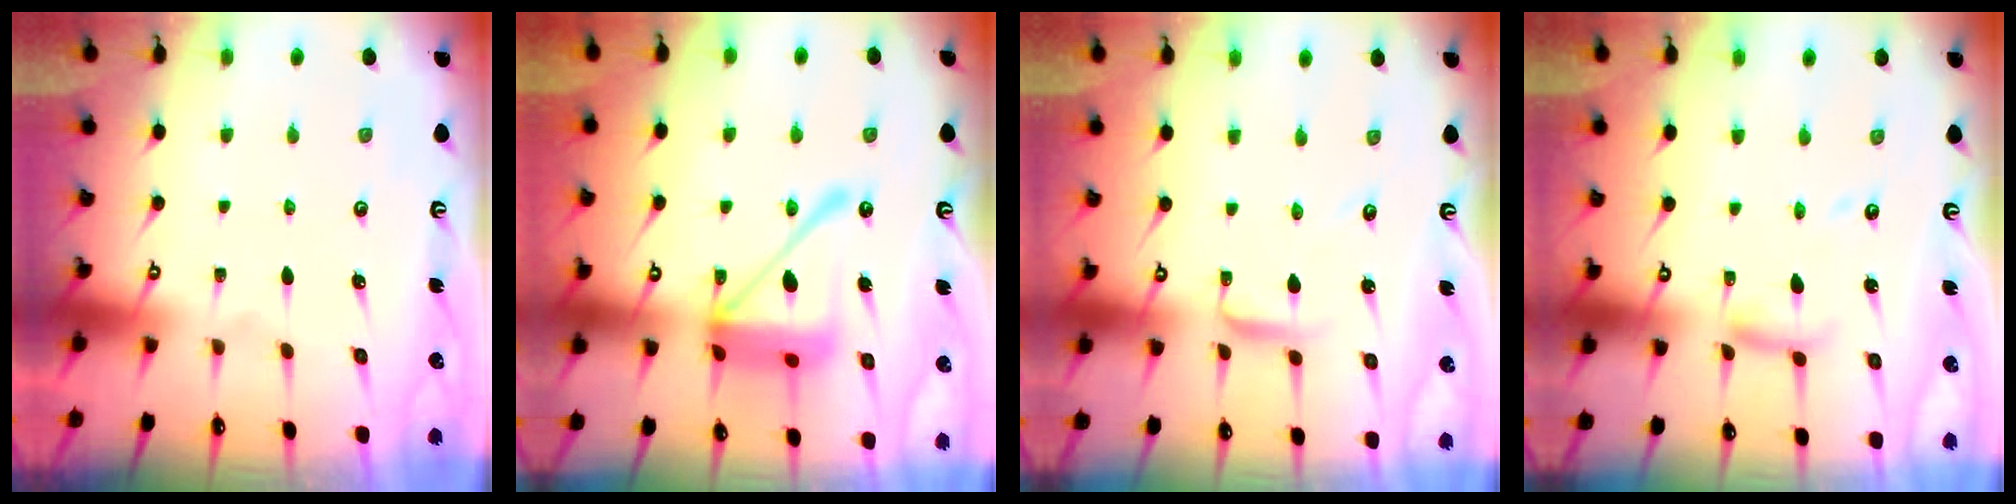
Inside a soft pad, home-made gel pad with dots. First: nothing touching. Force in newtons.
{"total": 17.8, "press": 17.7, "slide": 1.8}
{"total": 2.9, "press": 2.9, "slide": 0.2}
{"total": 8.0, "press": 8.0, "slide": 0.7}